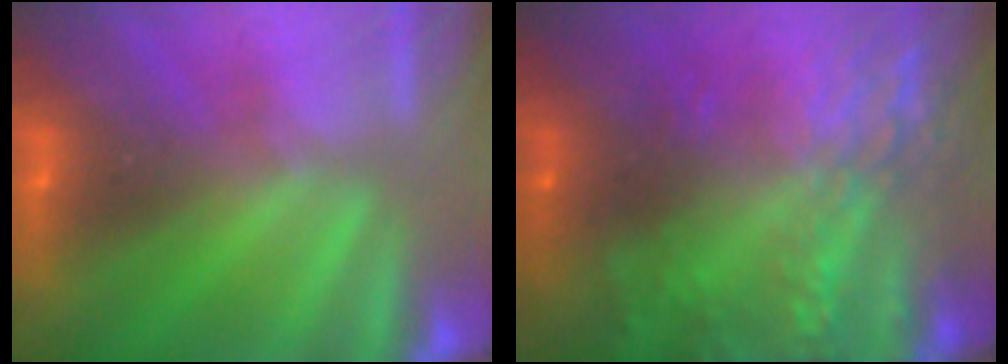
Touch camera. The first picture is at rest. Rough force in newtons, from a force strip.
{"total": 7.6}